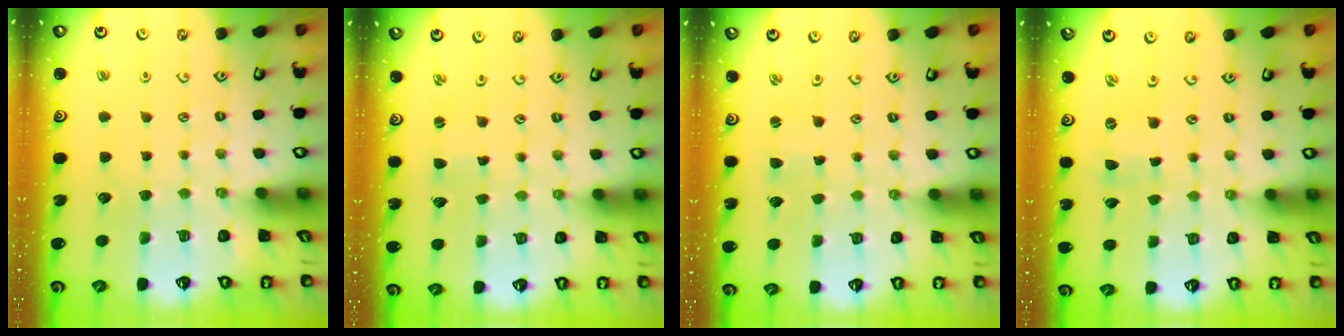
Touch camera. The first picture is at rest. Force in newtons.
{"total": 0.6, "press": 0.6, "slide": 0.1}
{"total": 0.9, "press": 0.8, "slide": 0.2}
{"total": 0.0}